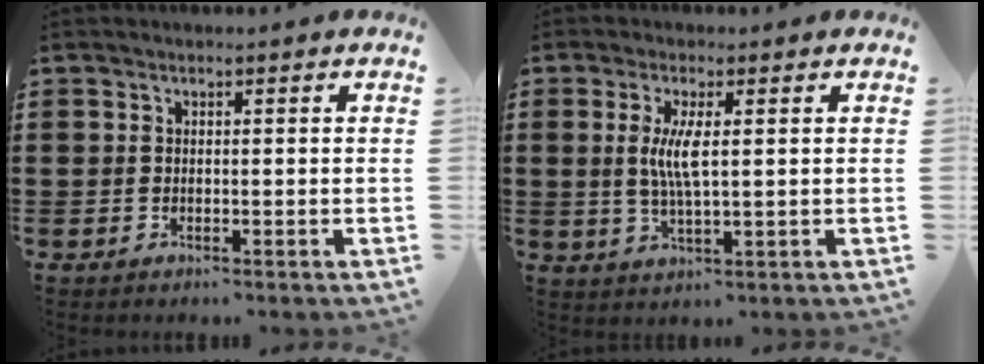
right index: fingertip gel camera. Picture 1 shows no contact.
{"total": 5.0, "force": [0.8, 0.9, 4.9], "torque": [-0.100, -0.004, 0.010]}